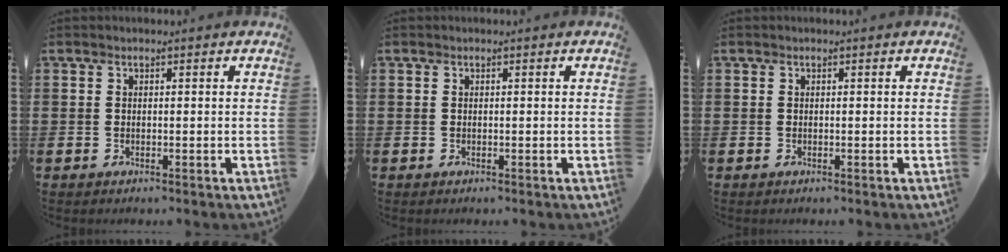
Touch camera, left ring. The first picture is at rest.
{"total": 0.0}
{"total": 0.0}